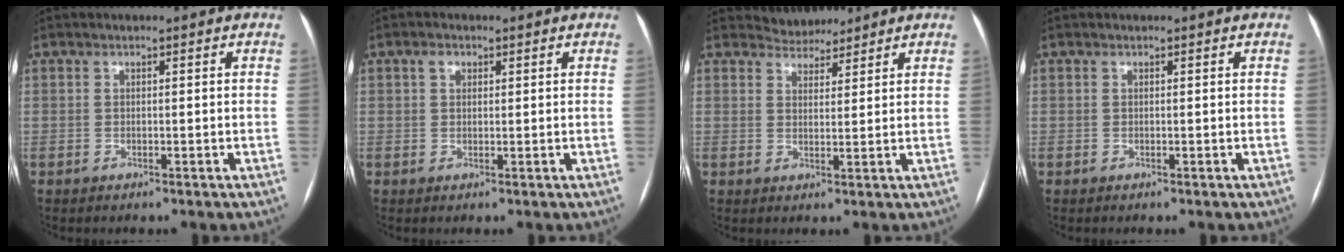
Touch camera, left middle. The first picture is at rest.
{"total": 1.6, "force": [0.8, 1.1, 0.8], "torque": [-0.019, 0.010, 0.014]}
{"total": 3.4, "force": [3.2, 1.0, -0.5], "torque": [0.005, 0.007, 0.055]}
{"total": 0.0}